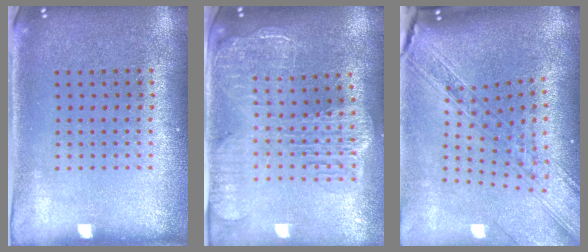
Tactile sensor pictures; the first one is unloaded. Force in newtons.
{"total": 2.8, "press": 2.3, "slide": 1.6}
{"total": 2.6, "press": 2.2, "slide": 1.5}